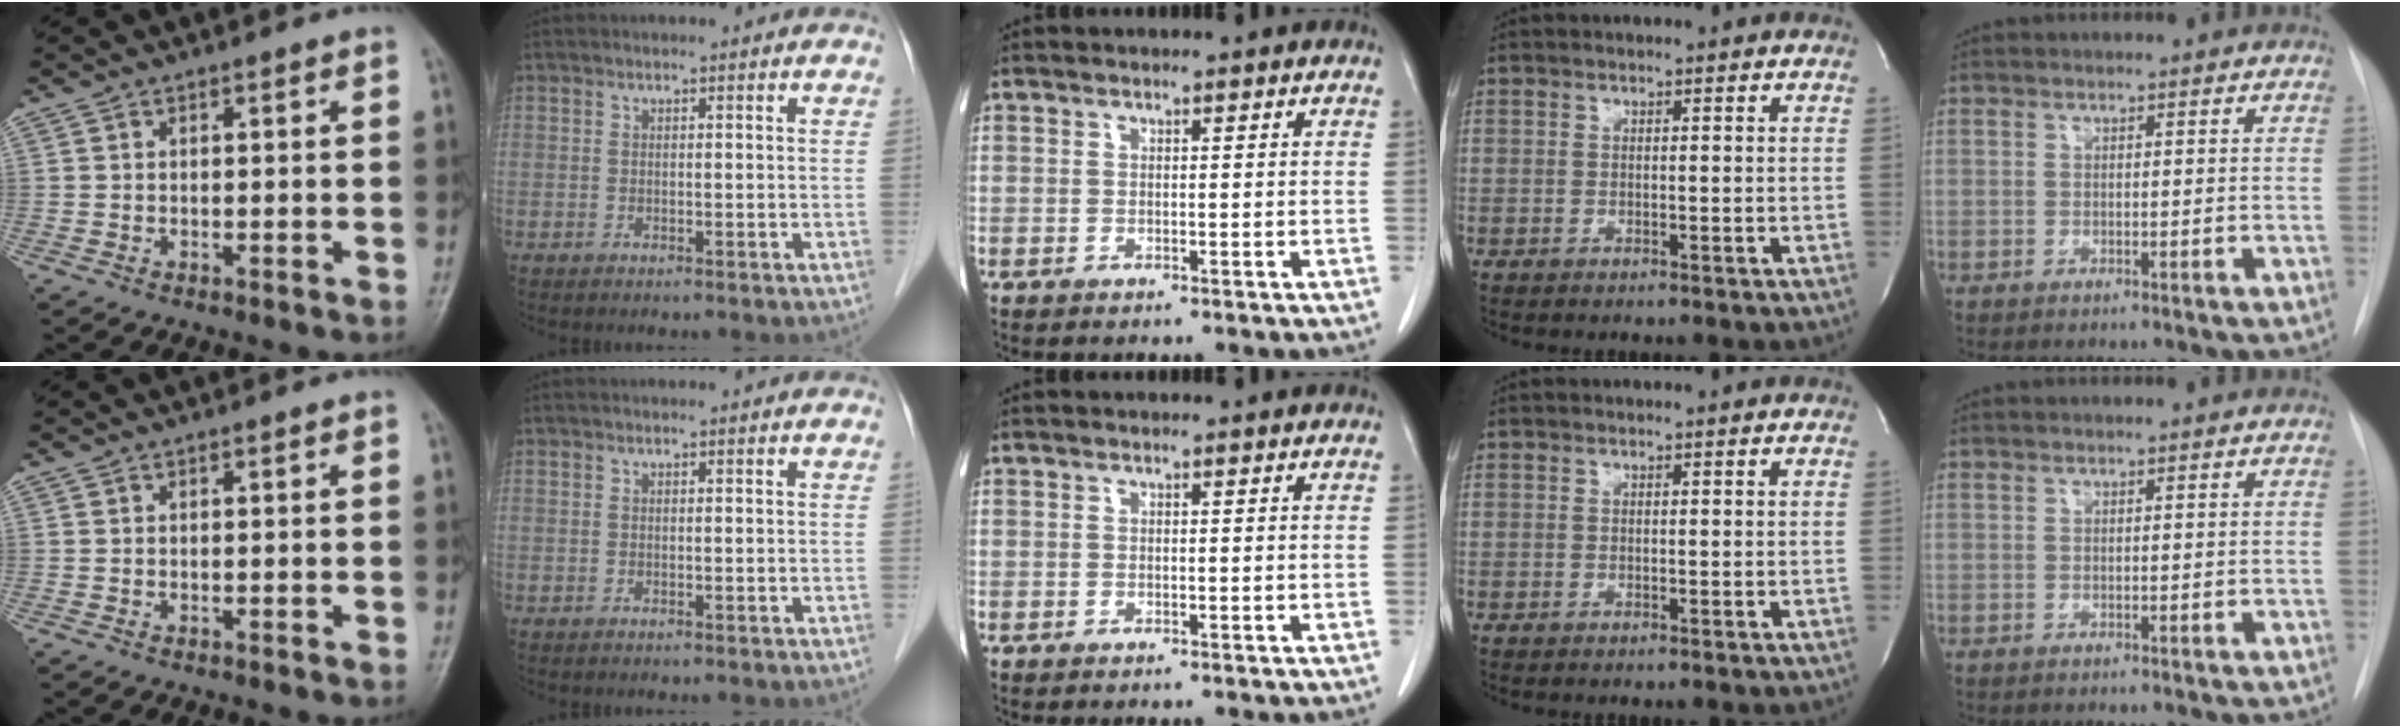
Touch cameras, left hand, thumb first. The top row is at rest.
{}